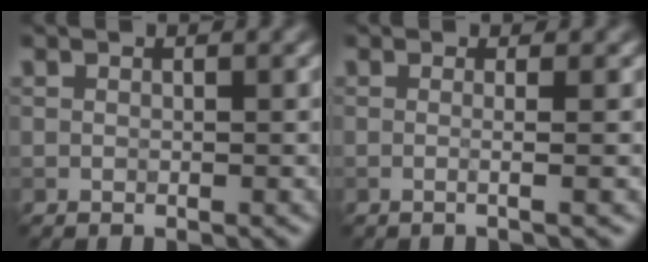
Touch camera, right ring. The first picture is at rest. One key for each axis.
{"total": 2.6, "fx": 0.2, "fy": 1.1, "fz": 2.3, "tx": -0.016, "ty": -0.001, "tz": -0.029}